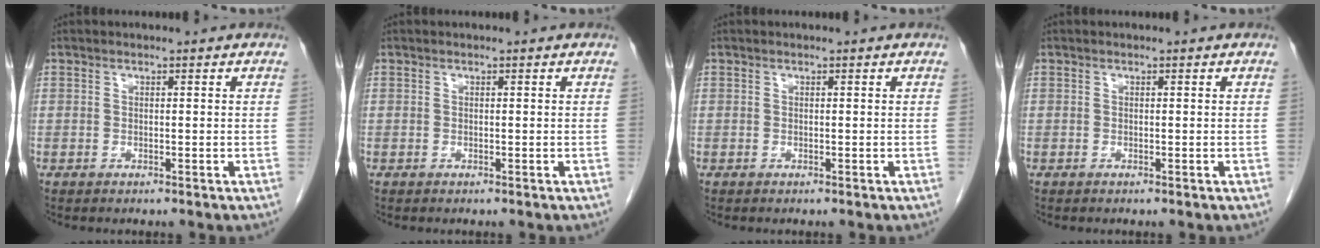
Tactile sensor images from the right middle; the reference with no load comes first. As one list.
[{"total": 0.0}, {"total": 0.0}, {"total": 0.0}]